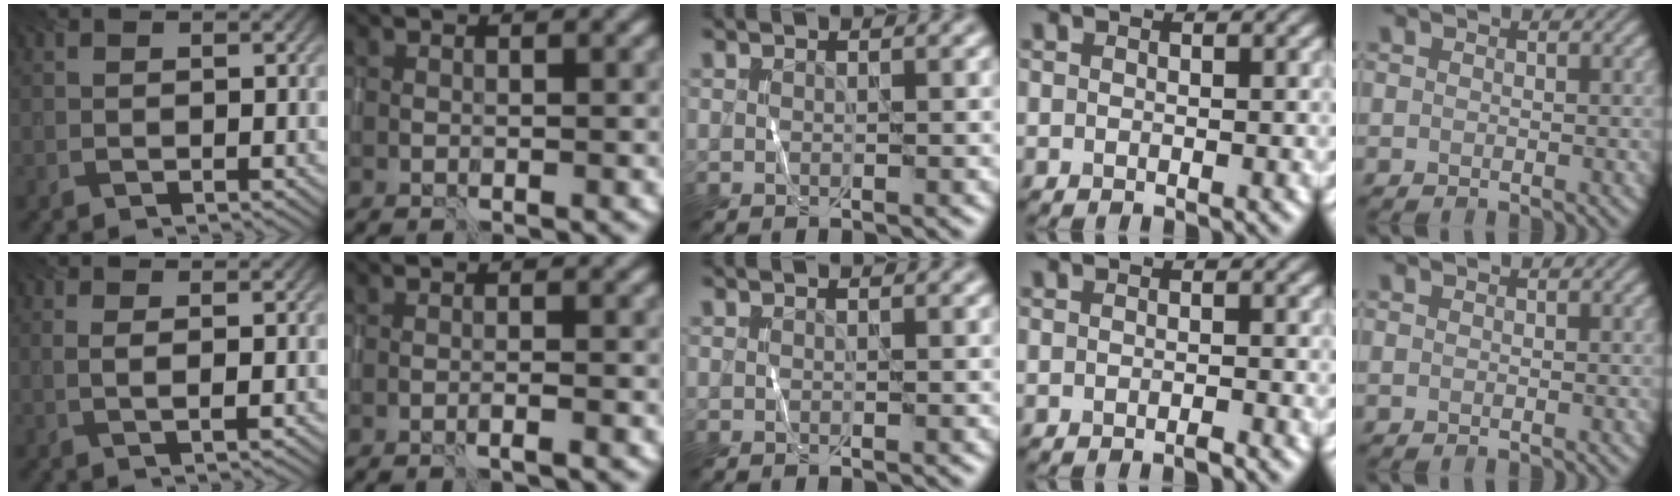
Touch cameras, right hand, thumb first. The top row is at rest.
{"thumb": {"total": 1.9, "force": [0.4, 0.3, 1.9], "torque": [-0.039, 0.002, 0.006]}, "index": {"total": 0.9, "force": [-0.5, 0.1, 0.7], "torque": [-0.007, 0.002, -0.013]}, "ring": {"total": 0.7, "force": [-0.6, 0.1, 0.5], "torque": [-0.007, 0.001, -0.010]}}